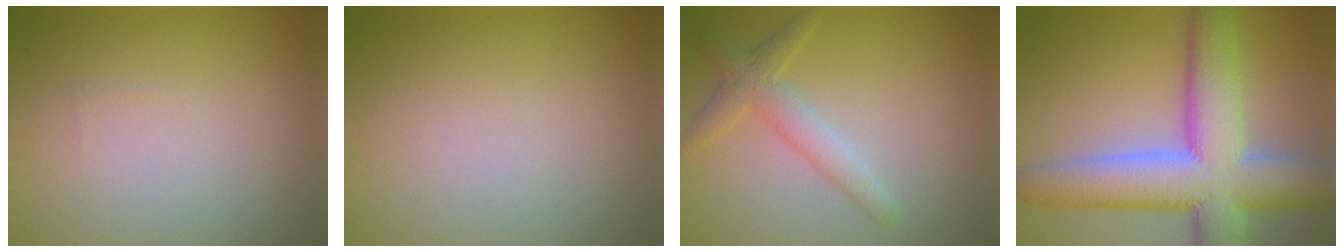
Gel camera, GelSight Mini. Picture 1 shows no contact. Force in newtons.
{"total": 0.0}
{"total": 1.9, "press": 1.9, "slide": 0.2}
{"total": 11.8, "press": 11.8, "slide": 1.0}